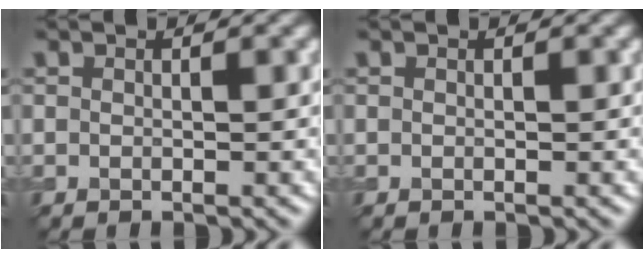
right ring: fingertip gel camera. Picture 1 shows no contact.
{"total": 0.0}